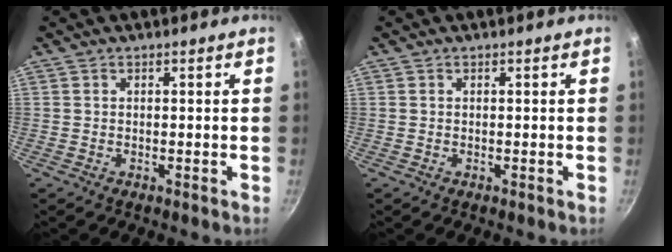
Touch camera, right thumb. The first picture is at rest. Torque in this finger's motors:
{"motor_torque": [0.01, 0.00, 0.13, 0.13, 0.02]}